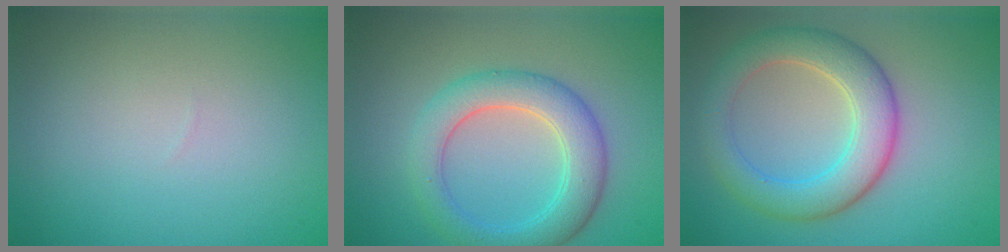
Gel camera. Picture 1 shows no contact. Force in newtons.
{"total": 5.2, "press": 5.2, "slide": 0.1}
{"total": 5.7, "press": 5.7, "slide": 0.3}